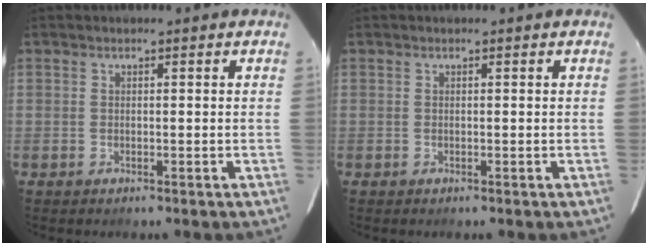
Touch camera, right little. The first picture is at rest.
{"total": 0.0}